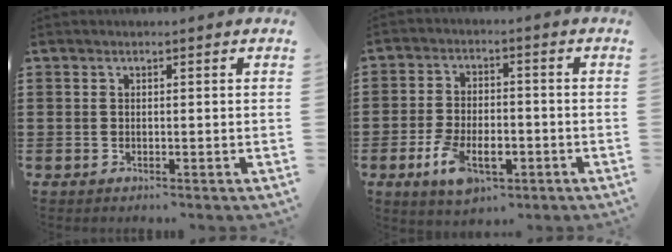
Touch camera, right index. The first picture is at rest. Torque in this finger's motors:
{"motor_torque": [1.08, -1.06, 0.50, 0.09]}